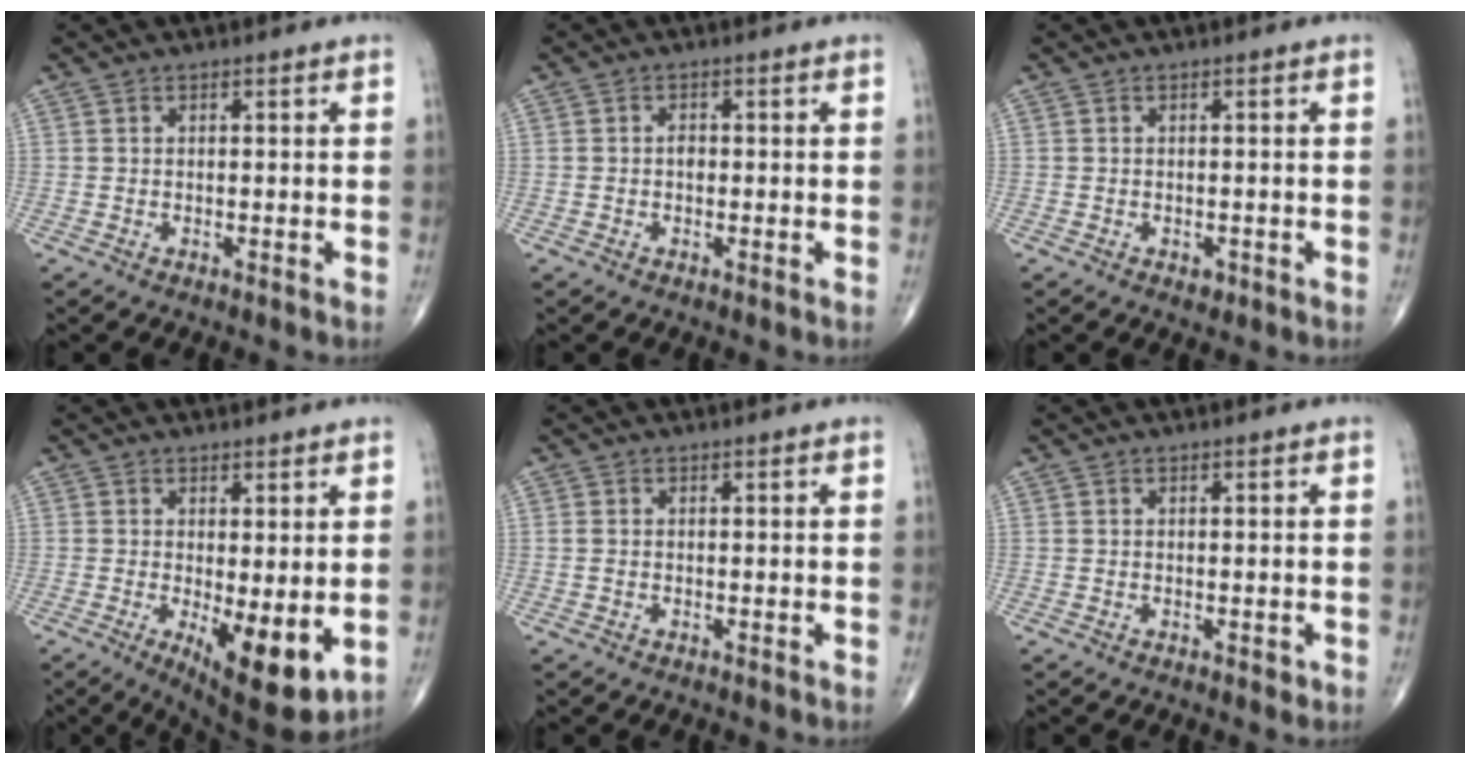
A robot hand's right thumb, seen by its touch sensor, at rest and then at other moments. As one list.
[{"total": 1.4, "force": [-0.2, 1.0, 1.0], "torque": [-0.014, 0.003, -0.004]}, {"total": 1.1, "force": [-0.5, 0.8, 0.5], "torque": [-0.004, 0.001, -0.006]}, {"total": 10.3, "force": [-1.7, 3.5, 9.5], "torque": [-0.132, -0.026, -0.015]}, {"total": 0.9, "force": [-0.1, 0.6, 0.6], "torque": [-0.019, 0.003, 0.000]}, {"total": 0.7, "force": [-0.2, 0.4, 0.5], "torque": [-0.003, 0.000, -0.003]}]